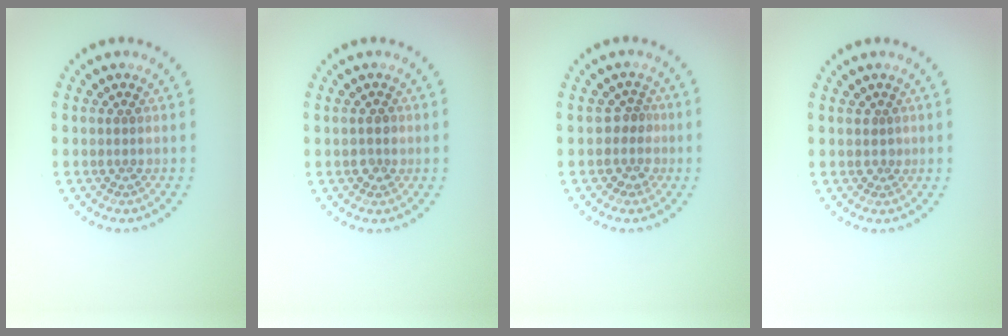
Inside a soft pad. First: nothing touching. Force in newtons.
{"total": 1.3, "press": 1.3, "slide": 0.3}
{"total": 2.0, "press": 1.6, "slide": 1.2}
{"total": 0.6, "press": 0.3, "slide": 0.6}